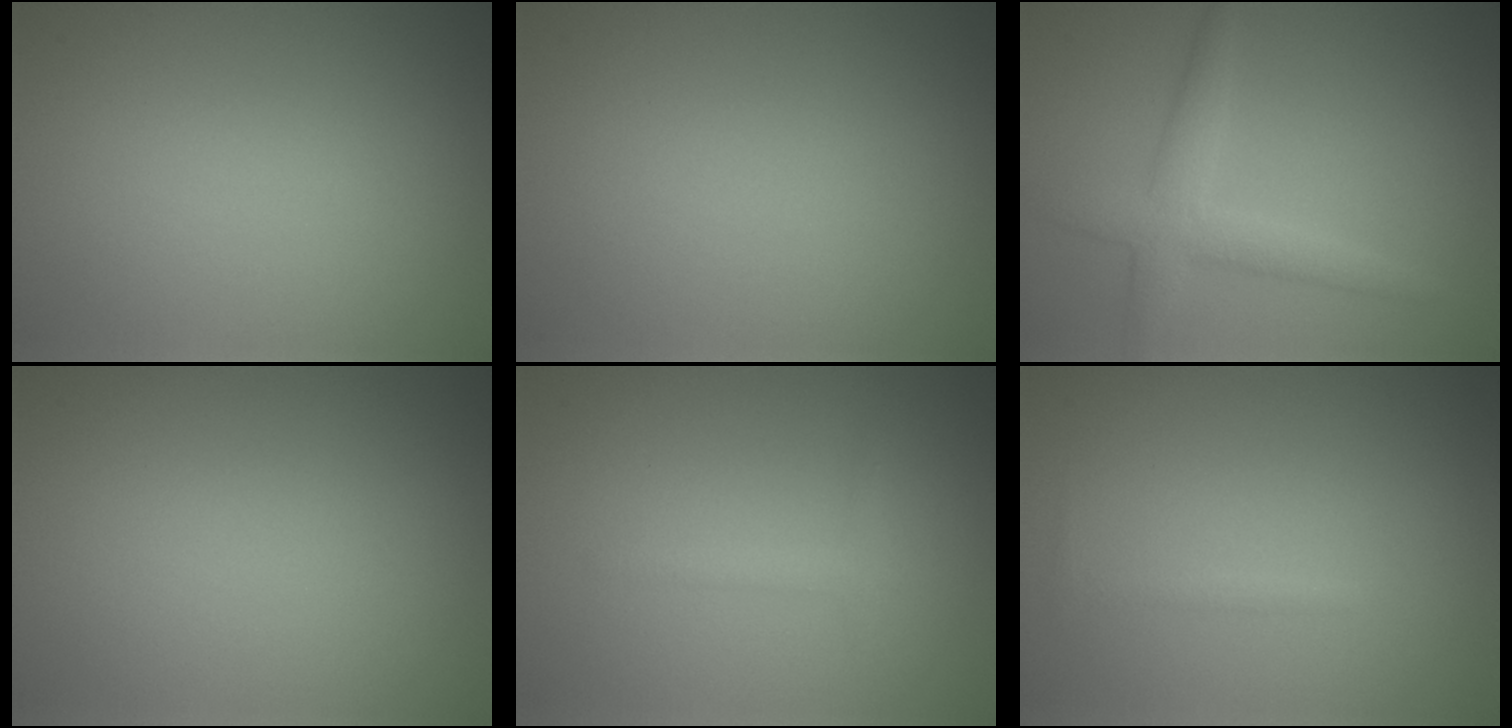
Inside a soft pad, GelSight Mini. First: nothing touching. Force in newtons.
{"total": 0.0}
{"total": 3.3, "press": 3.3, "slide": 0.1}
{"total": 0.0}
{"total": 1.2, "press": 1.2, "slide": 0.0}
{"total": 0.7, "press": 0.7, "slide": 0.0}